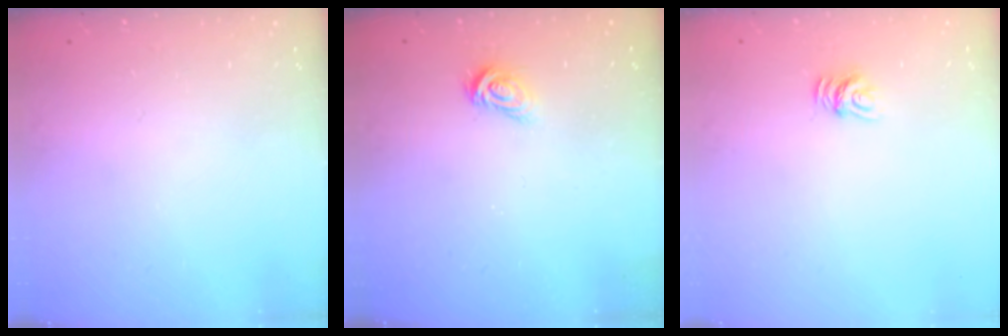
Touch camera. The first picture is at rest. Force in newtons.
{"total": 3.4, "press": 3.3, "slide": 0.5}
{"total": 6.1, "press": 6.1, "slide": 0.3}